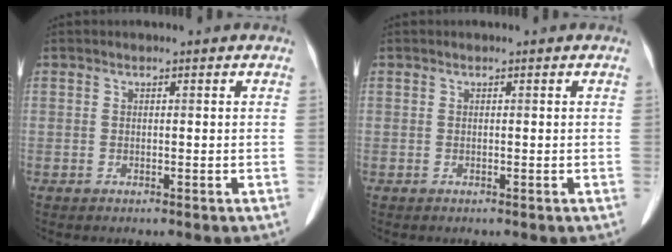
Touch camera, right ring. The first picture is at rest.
{"total": 0.0}